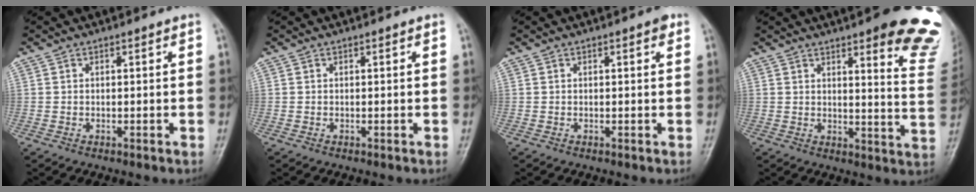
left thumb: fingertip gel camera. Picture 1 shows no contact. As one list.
[{"total": 0.0}, {"total": 1.4, "force": [0.7, 0.4, 1.1], "torque": [-0.016, 0.000, 0.006]}, {"total": 18.7, "force": [12.6, 3.8, 13.2], "torque": [-0.128, -0.068, 0.138]}]